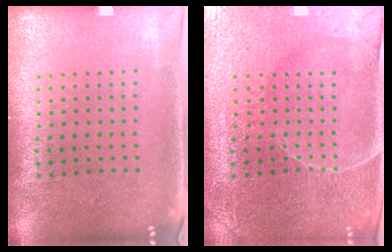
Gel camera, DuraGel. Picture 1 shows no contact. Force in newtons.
{"total": 3.7, "press": 3.7, "slide": 0.6}